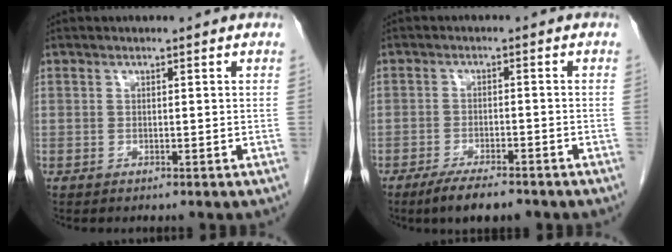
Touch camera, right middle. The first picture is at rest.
{"total": 6.2, "force": [-4.8, 1.4, 3.7], "torque": [-0.061, -0.008, -0.076]}